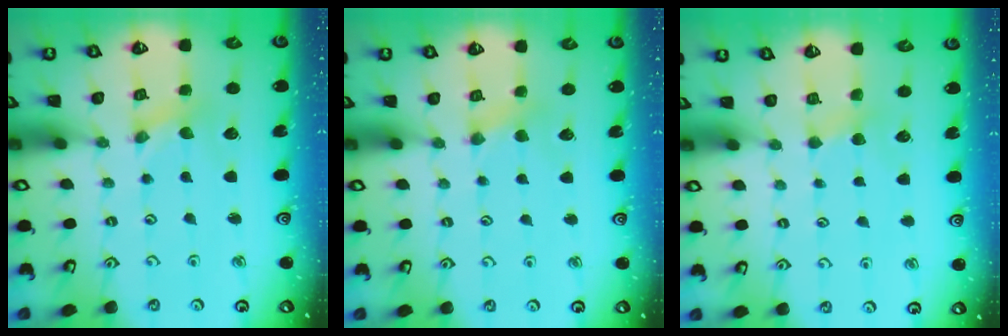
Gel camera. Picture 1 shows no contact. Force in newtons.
{"total": 2.6, "press": 2.6, "slide": 0.4}
{"total": 2.3, "press": 2.2, "slide": 0.4}